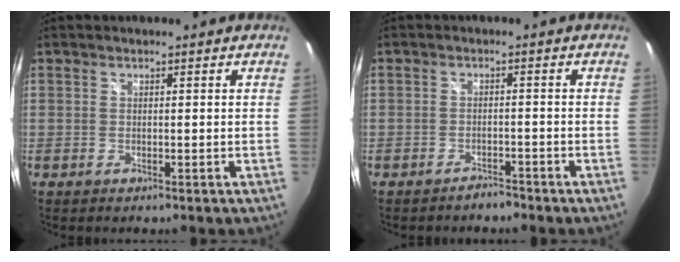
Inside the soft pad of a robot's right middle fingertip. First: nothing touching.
{"total": 2.2, "force": [-2.1, 0.7, 0.1], "torque": [-0.007, 0.006, -0.031]}